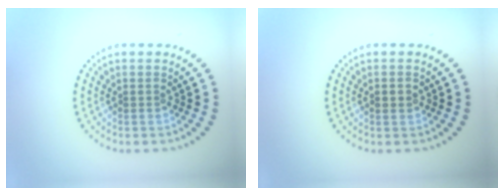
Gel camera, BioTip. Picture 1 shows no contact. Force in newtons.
{"total": 1.2, "press": 1.2, "slide": 0.0}